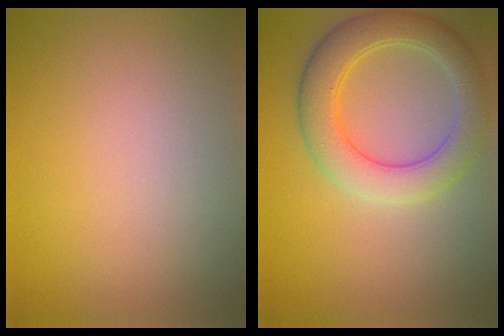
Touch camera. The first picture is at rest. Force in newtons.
{"total": 5.4, "press": 5.4, "slide": 0.2}